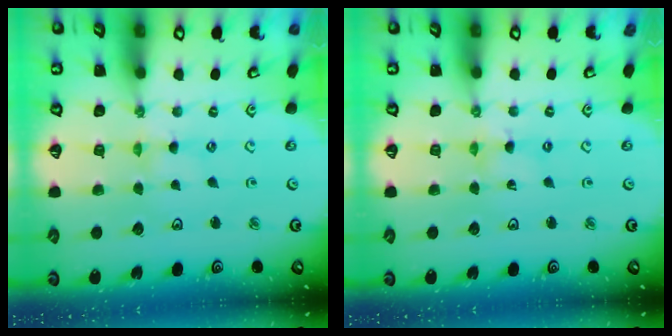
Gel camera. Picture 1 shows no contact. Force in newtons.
{"total": 0.7, "press": 0.7, "slide": 0.2}